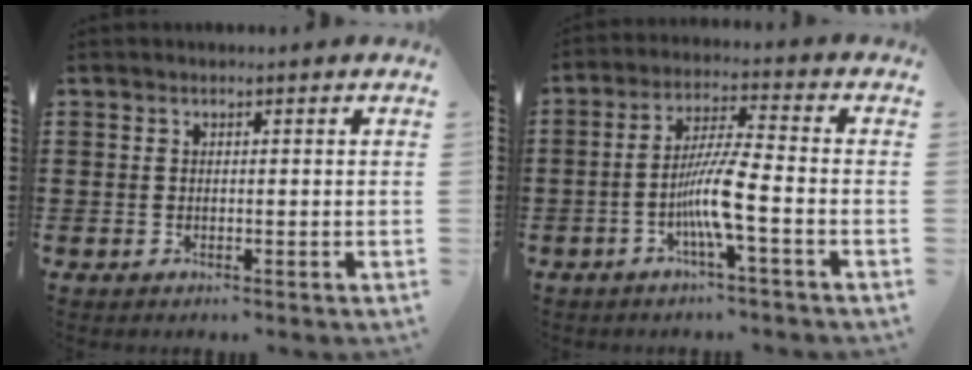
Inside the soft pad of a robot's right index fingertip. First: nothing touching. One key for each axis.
{"total": 7.9, "fx": -2.7, "fy": 0.7, "fz": 7.3, "tx": -0.152, "ty": -0.009, "tz": -0.058}